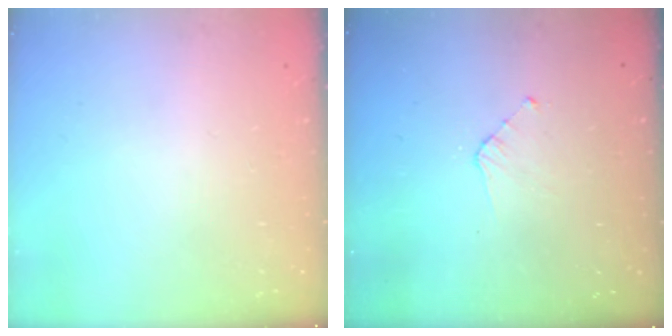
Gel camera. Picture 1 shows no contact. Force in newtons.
{"total": 3.5, "press": 3.5, "slide": 0.3}